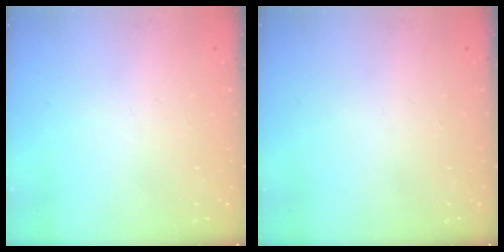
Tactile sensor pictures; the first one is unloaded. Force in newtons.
{"total": 0.0}